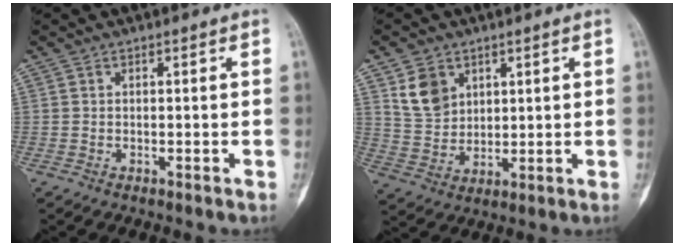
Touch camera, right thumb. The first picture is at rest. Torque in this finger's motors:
{"motor_torque": [-0.74, 0.76, 0.15, -0.03, 0.12]}